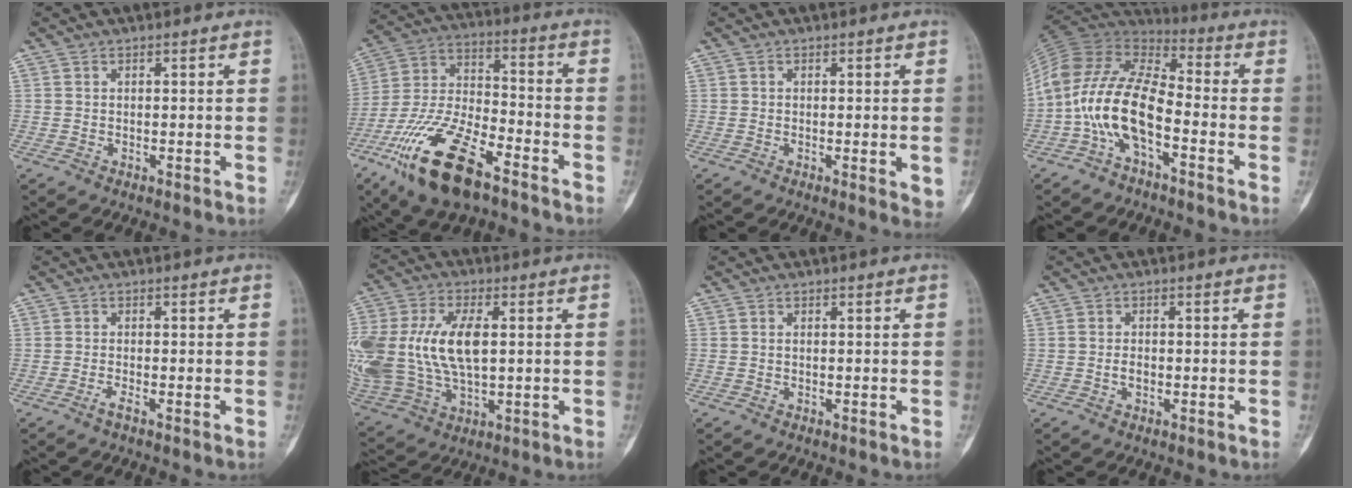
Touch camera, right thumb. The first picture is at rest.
{"total": 19.8, "force": [-11.5, 7.9, 14.1], "torque": [-0.284, 0.052, -0.213]}
{"total": 3.6, "force": [-0.5, 1.0, 3.4], "torque": [-0.038, -0.010, -0.005]}
{"total": 16.4, "force": [-5.2, 7.9, 13.4], "torque": [-0.270, 0.066, -0.105]}
{"total": 1.2, "force": [-0.8, 0.0, 0.9], "torque": [-0.023, -0.002, -0.019]}
{"total": 22.8, "force": [2.0, 12.9, 18.7], "torque": [-0.441, 0.004, 0.045]}
{"total": 0.0}
{"total": 1.6, "force": [-0.5, 1.1, 1.2], "torque": [-0.020, 0.004, -0.009]}